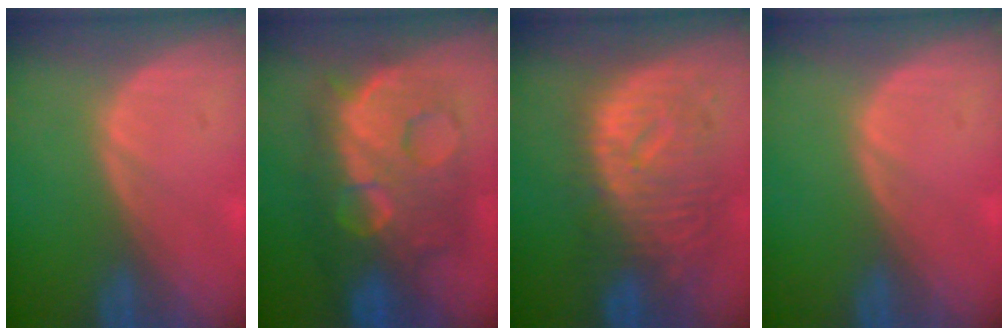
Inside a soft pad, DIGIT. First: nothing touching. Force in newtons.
{"total": 12.4, "press": 12.3, "slide": 1.2}
{"total": 10.9, "press": 9.8, "slide": 4.8}
{"total": 0.0}